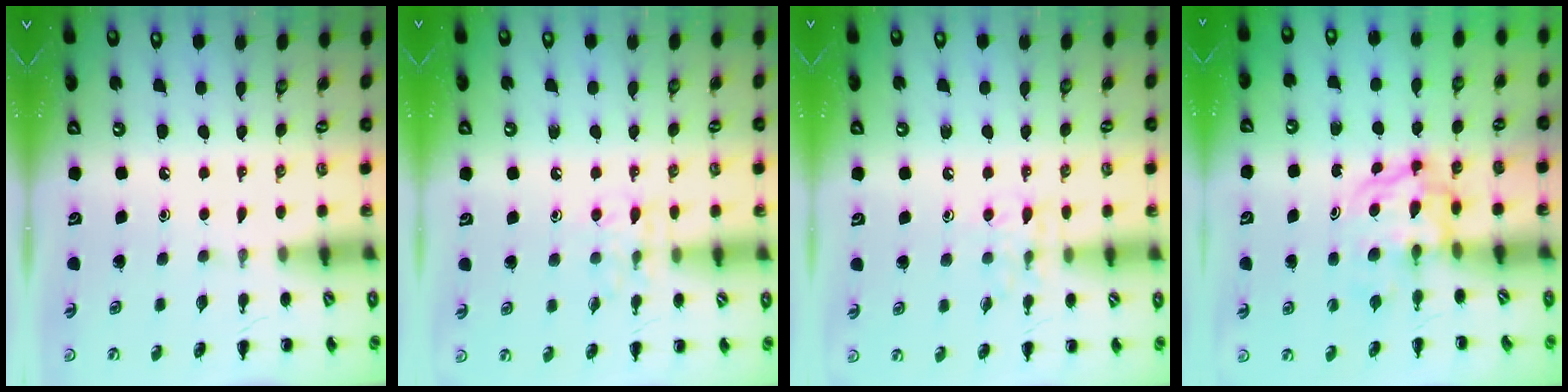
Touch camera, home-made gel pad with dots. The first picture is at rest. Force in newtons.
{"total": 7.2, "press": 7.1, "slide": 1.1}
{"total": 7.2, "press": 7.1, "slide": 1.1}
{"total": 3.9, "press": 3.9, "slide": 0.5}